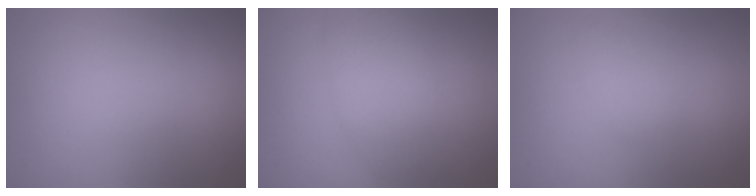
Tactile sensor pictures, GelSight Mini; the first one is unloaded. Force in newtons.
{"total": 3.8, "press": 3.8, "slide": 0.1}
{"total": 1.1, "press": 1.1, "slide": 0.1}